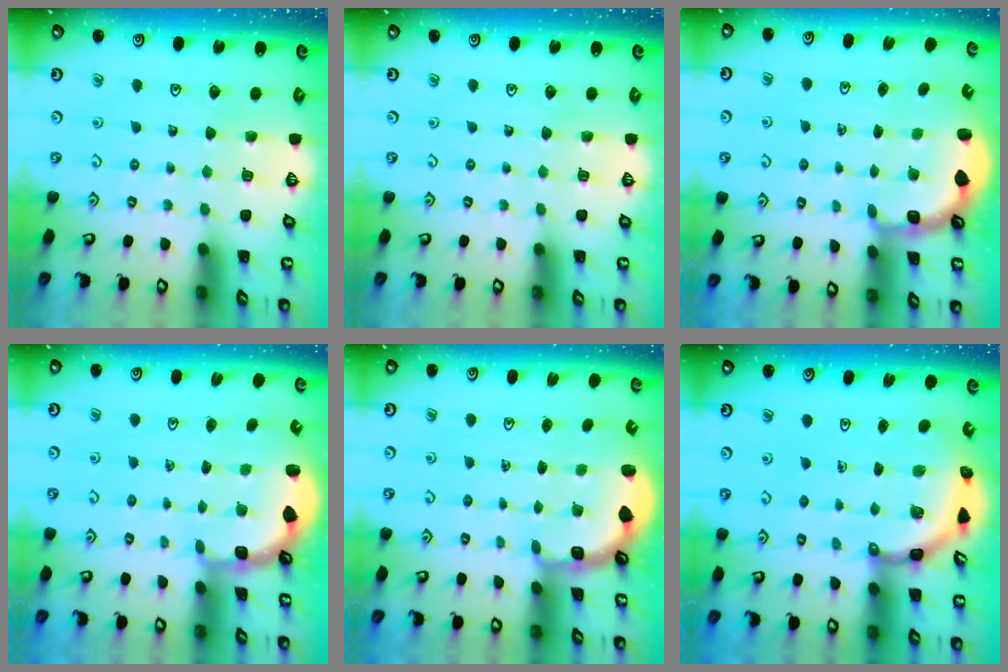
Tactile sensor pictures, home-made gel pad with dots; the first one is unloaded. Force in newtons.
{"total": 0.0}
{"total": 2.9, "press": 1.9, "slide": 2.2}
{"total": 2.5, "press": 1.9, "slide": 1.6}
{"total": 3.0, "press": 2.0, "slide": 2.2}
{"total": 4.0, "press": 3.8, "slide": 1.3}